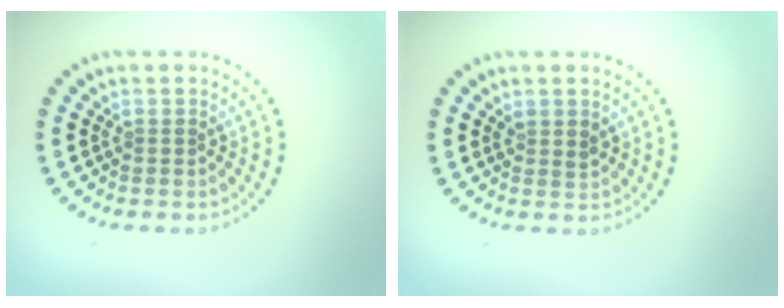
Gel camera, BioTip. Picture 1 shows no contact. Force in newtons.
{"total": 1.1, "press": 0.9, "slide": 0.6}